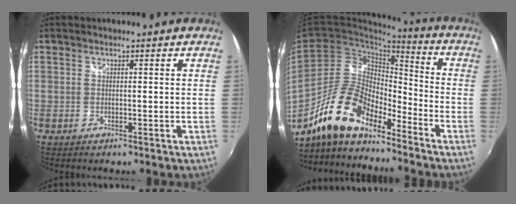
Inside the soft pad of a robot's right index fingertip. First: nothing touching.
{"total": 15.1, "force": [-11.6, 4.9, 8.3], "torque": [-0.164, 0.005, -0.224]}